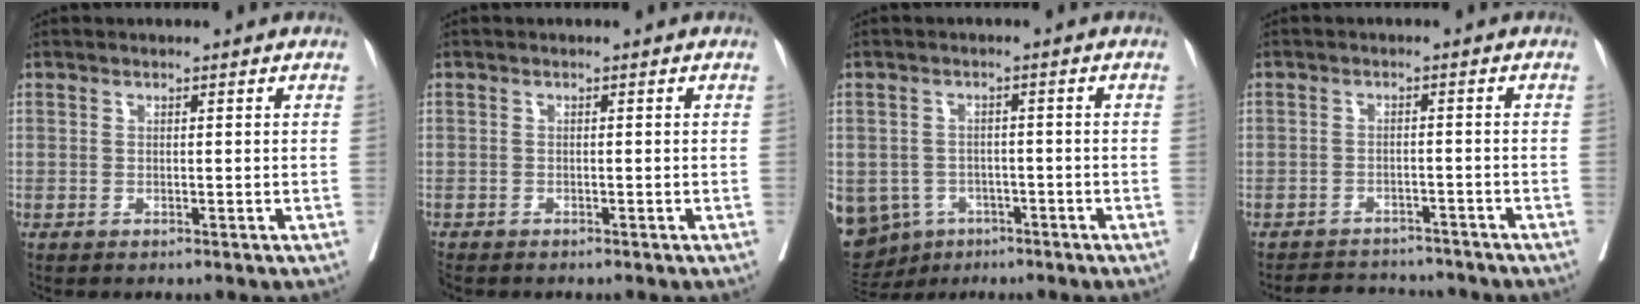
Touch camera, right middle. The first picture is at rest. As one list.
[{"total": 1.6, "force": [-1.5, 0.5, 0.4], "torque": [-0.012, -0.006, -0.027]}, {"total": 13.1, "force": [-6.2, 10.7, 4.1], "torque": [-0.125, 0.002, -0.080]}, {"total": 7.5, "force": [-7.0, 2.4, 1.0], "torque": [-0.006, 0.007, -0.094]}]